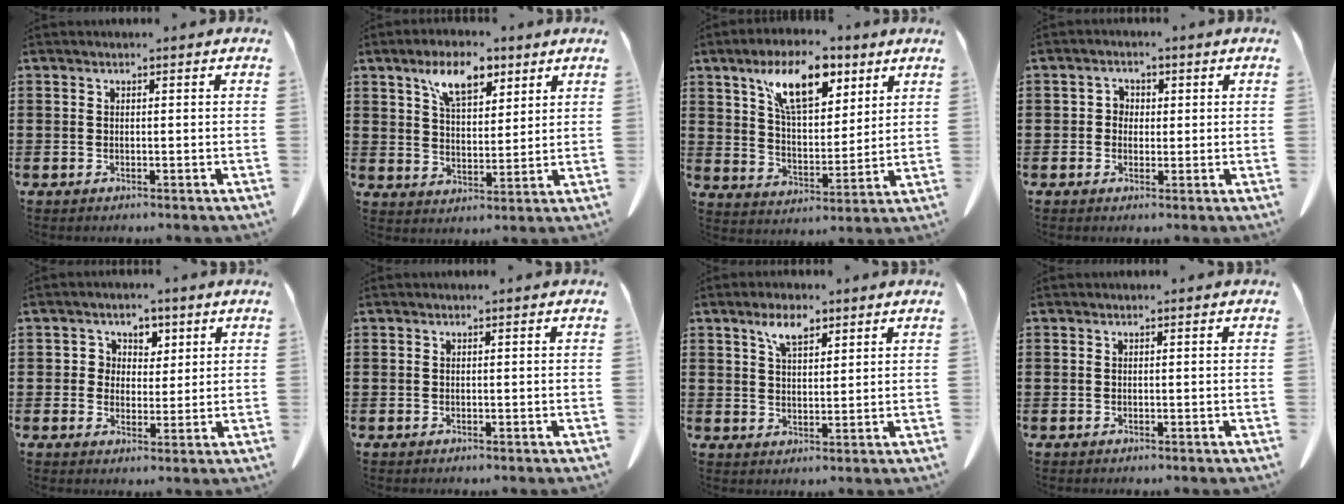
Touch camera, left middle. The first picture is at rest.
{"total": 8.4, "force": [5.6, 3.8, 5.0], "torque": [-0.099, -0.005, 0.099]}
{"total": 11.8, "force": [7.1, 5.0, 7.9], "torque": [-0.150, -0.010, 0.126]}
{"total": 1.9, "force": [0.2, 1.7, 0.7], "torque": [-0.023, 0.008, 0.002]}
{"total": 3.6, "force": [1.5, 3.3, 0.3], "torque": [-0.020, 0.010, 0.024]}
{"total": 0.0}
{"total": 5.2, "force": [3.3, 2.3, 3.3], "torque": [-0.066, 0.004, 0.058]}
{"total": 0.0}